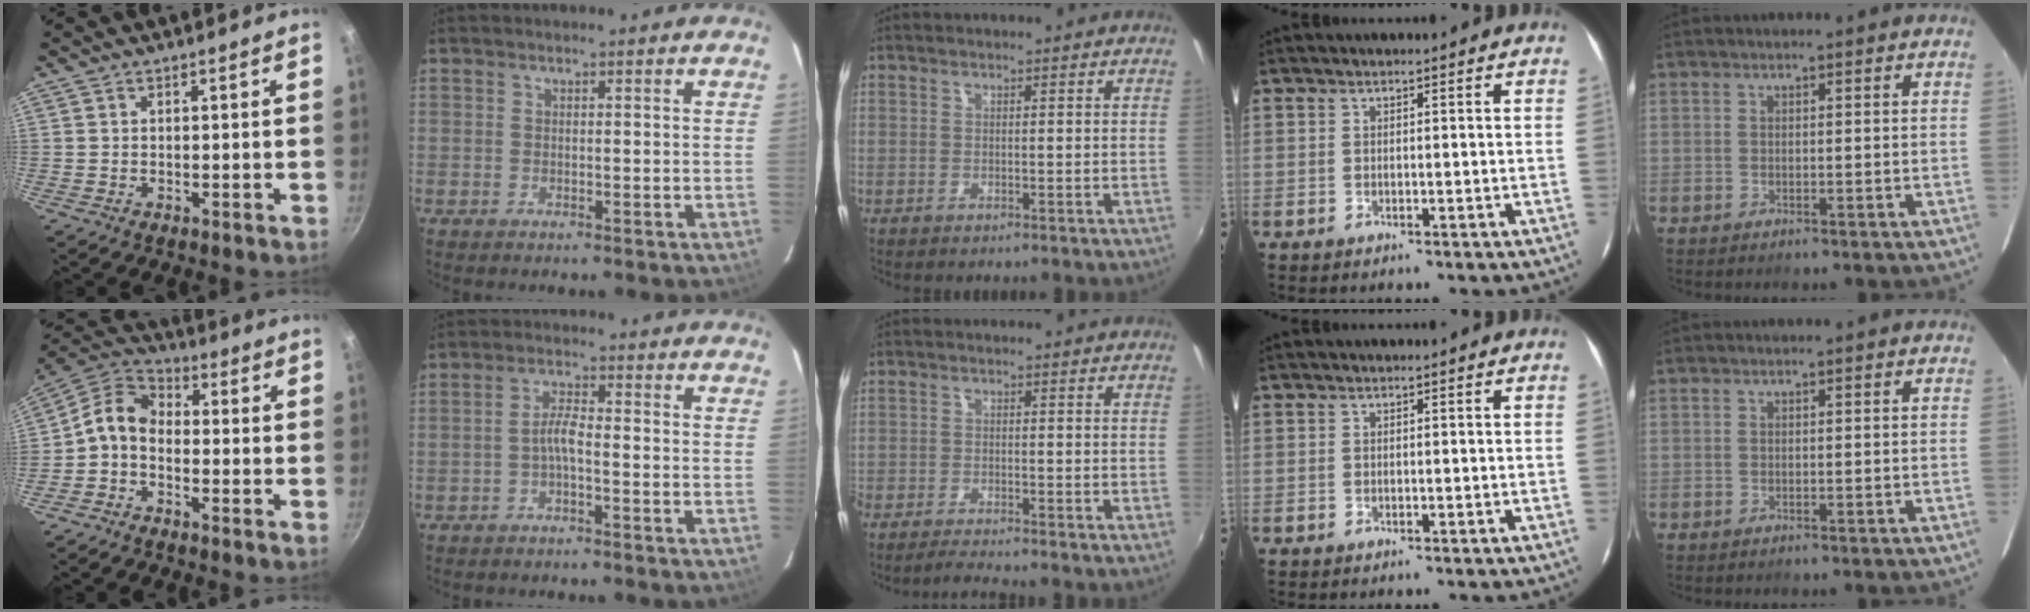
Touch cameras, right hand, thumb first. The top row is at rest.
{"thumb": {"total": 7.7, "force": [-2.0, 5.2, 5.3], "torque": [-0.105, 0.045, -0.058]}, "index": {"total": 2.9, "force": [-1.3, 0.5, 2.6], "torque": [-0.055, 0.008, -0.028]}, "middle": {"total": 3.3, "force": [-3.1, -0.6, 0.8], "torque": [-0.036, -0.009, -0.061]}}